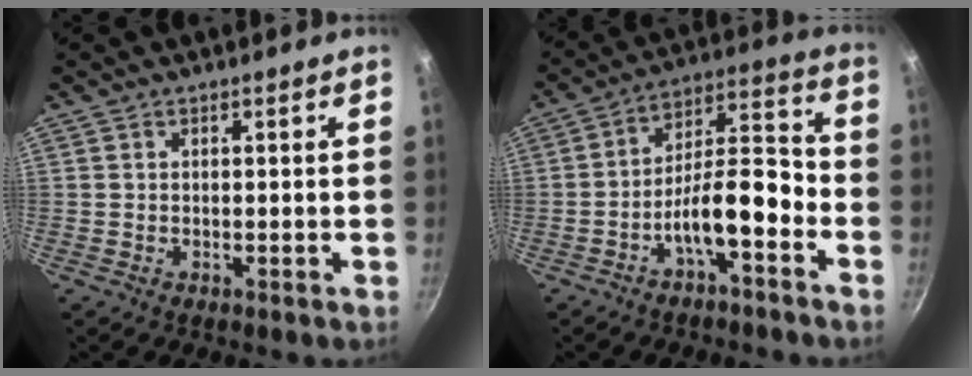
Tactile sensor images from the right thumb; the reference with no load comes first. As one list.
[{"total": 12.3, "force": [-5.0, 4.4, 10.3], "torque": [-0.168, 0.064, -0.085]}]